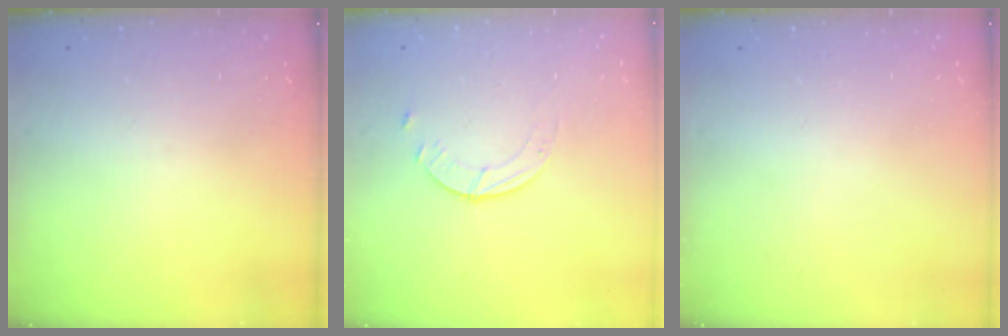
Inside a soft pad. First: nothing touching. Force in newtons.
{"total": 2.5, "press": 2.5, "slide": 0.3}
{"total": 0.0}